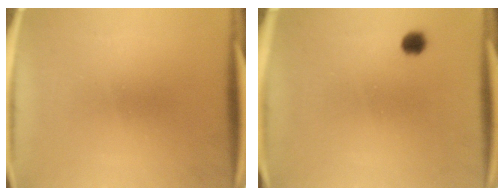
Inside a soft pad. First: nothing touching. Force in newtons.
{"total": 1.8}